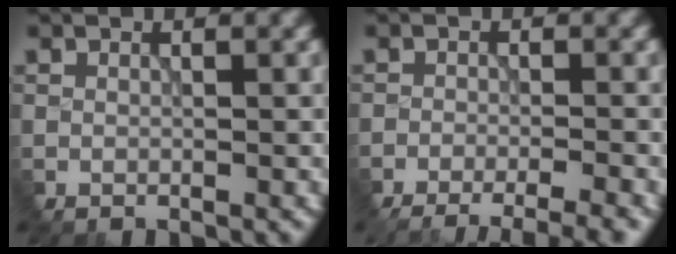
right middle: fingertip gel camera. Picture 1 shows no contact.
{"total": 8.4, "force": [-7.2, 2.0, 3.9], "torque": [-0.039, -0.010, -0.062]}